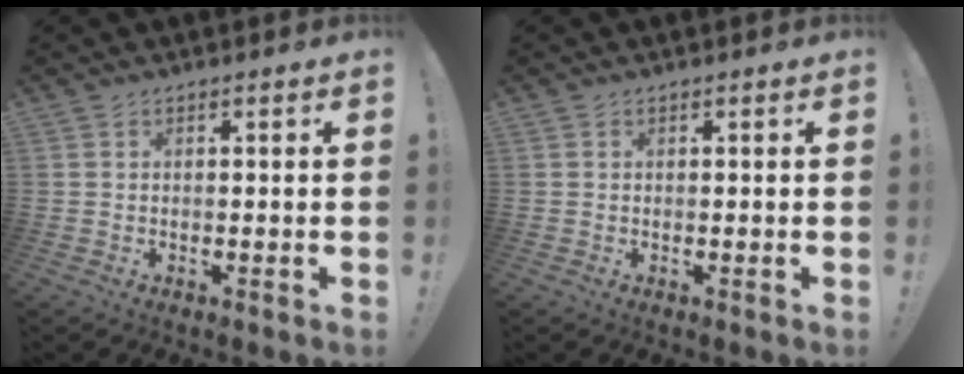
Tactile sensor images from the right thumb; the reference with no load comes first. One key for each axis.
{"total": 0.0}